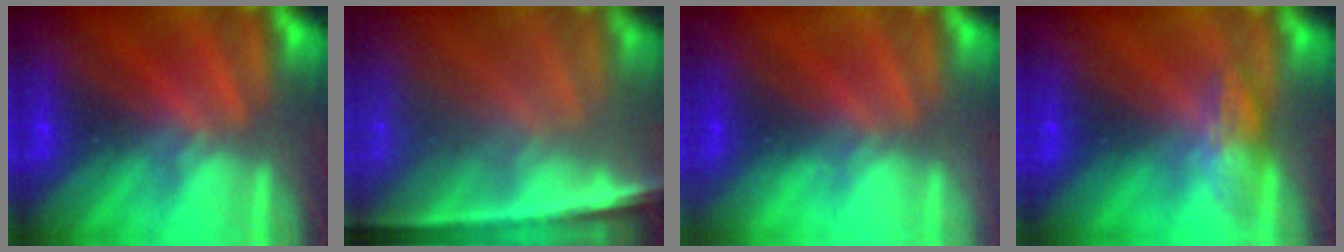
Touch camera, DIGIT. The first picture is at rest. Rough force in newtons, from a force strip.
{"total": 7.4}
{"total": 2.2}
{"total": 2.4}